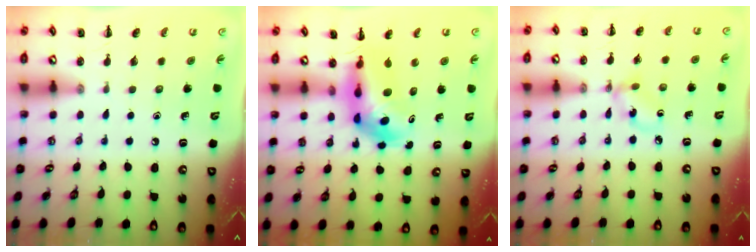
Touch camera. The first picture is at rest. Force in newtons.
{"total": 6.2, "press": 5.9, "slide": 1.7}
{"total": 3.4, "press": 3.3, "slide": 0.6}